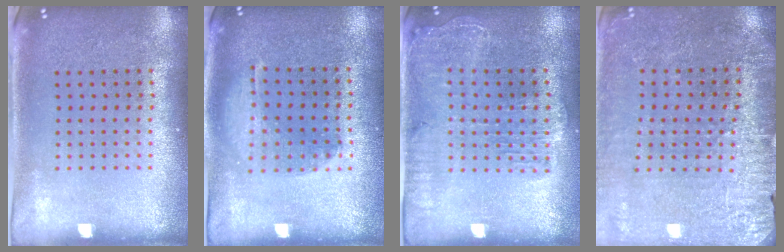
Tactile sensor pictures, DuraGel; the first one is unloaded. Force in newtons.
{"total": 1.3, "press": 1.2, "slide": 0.4}
{"total": 1.7, "press": 1.6, "slide": 0.6}
{"total": 2.9, "press": 2.9, "slide": 0.4}